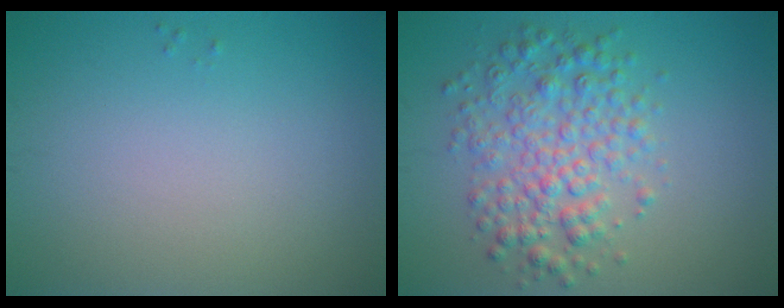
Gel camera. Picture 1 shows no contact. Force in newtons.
{"total": 4.9, "press": 4.9, "slide": 0.0}